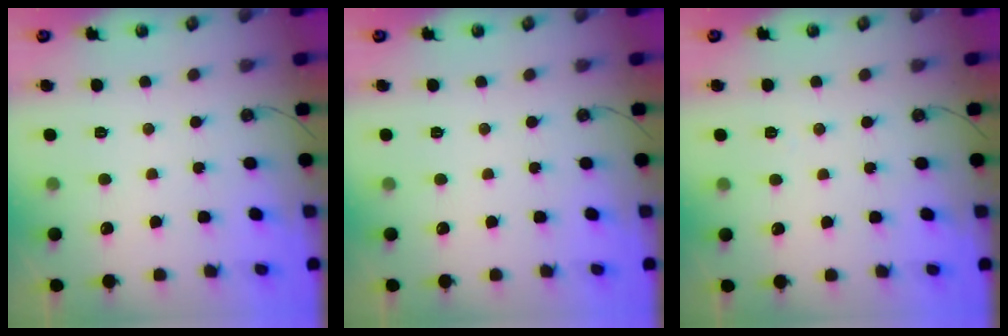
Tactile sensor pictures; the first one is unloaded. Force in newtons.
{"total": 0.0}
{"total": 3.1, "press": 2.9, "slide": 1.1}